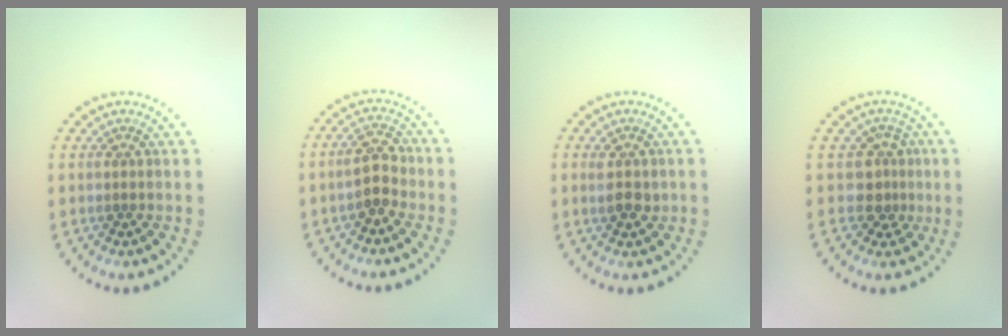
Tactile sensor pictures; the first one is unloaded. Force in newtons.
{"total": 2.7, "press": 2.6, "slide": 0.7}
{"total": 2.1, "press": 2.0, "slide": 0.5}
{"total": 2.6, "press": 1.9, "slide": 1.7}